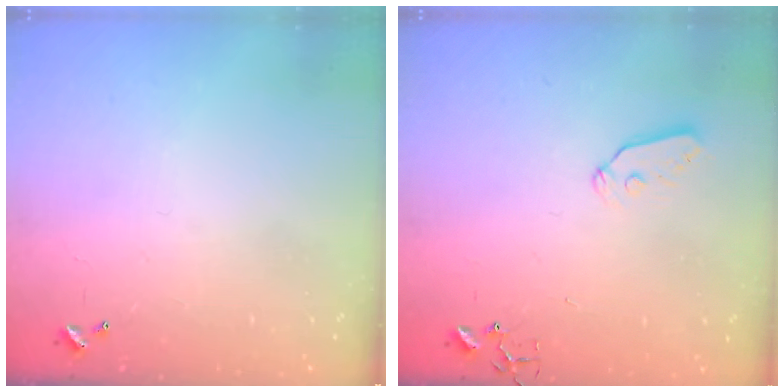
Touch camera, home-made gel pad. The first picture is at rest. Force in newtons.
{"total": 6.0, "press": 6.0, "slide": 0.2}